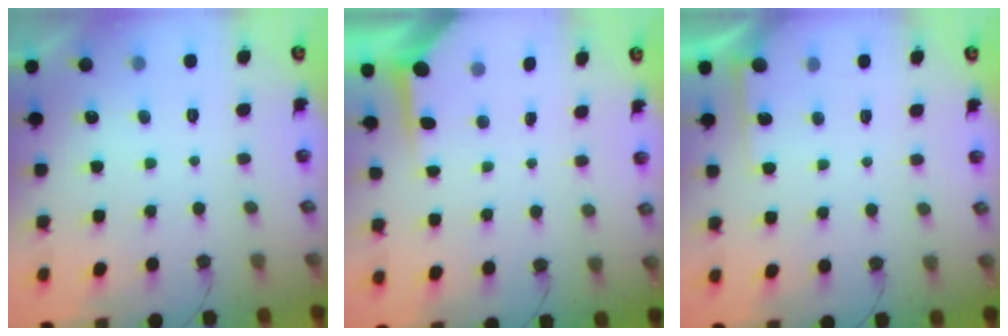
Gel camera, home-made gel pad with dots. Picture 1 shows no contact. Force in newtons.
{"total": 3.8, "press": 3.8, "slide": 0.2}
{"total": 3.8, "press": 3.8, "slide": 0.4}